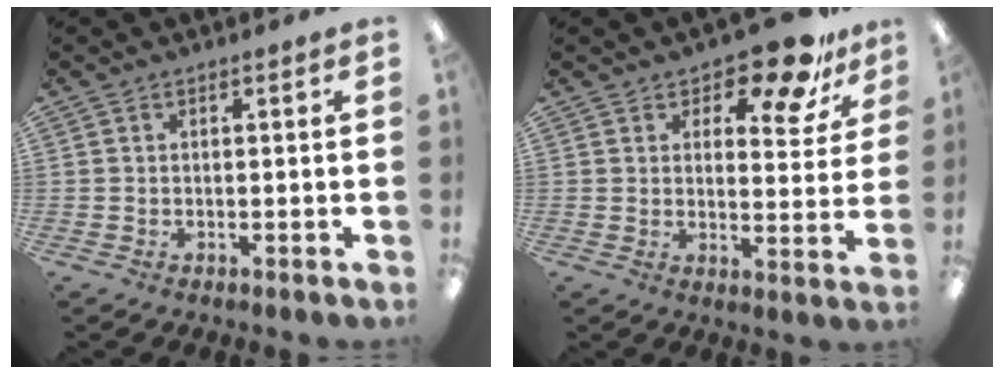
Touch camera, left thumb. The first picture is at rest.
{"total": 11.3, "force": [8.7, 4.3, 5.8], "torque": [-0.070, -0.059, 0.151]}